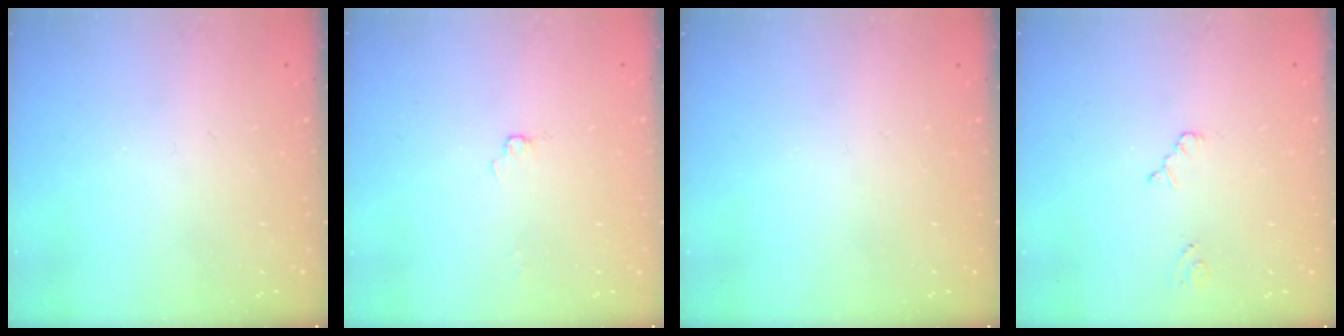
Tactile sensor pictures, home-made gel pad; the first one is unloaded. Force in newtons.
{"total": 1.7, "press": 1.7, "slide": 0.2}
{"total": 0.0}
{"total": 2.5, "press": 2.5, "slide": 0.3}